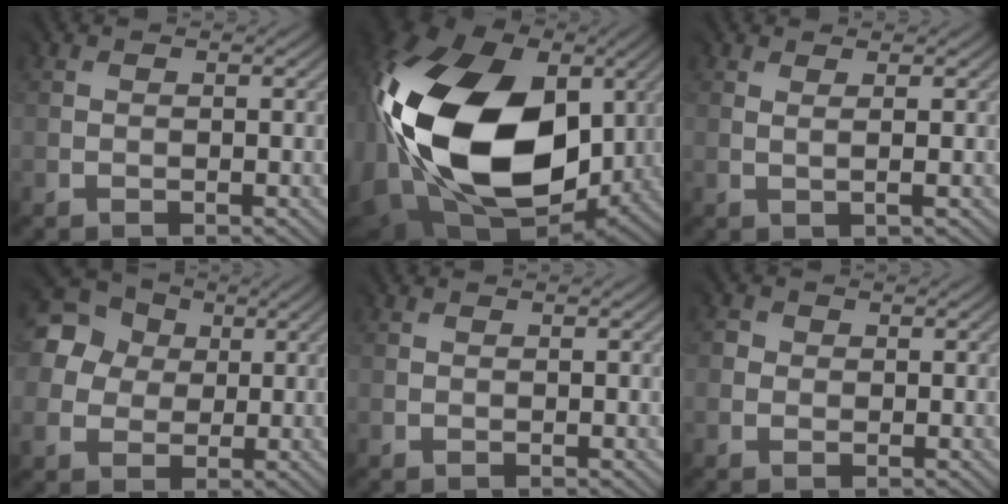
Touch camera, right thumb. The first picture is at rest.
{"total": 22.0, "force": [0.9, 15.4, 15.6], "torque": [-0.391, -0.035, 0.033]}
{"total": 0.8, "force": [0.3, 0.1, 0.8], "torque": [-0.015, 0.004, 0.002]}
{"total": 8.8, "force": [2.4, 7.8, 3.2], "torque": [-0.108, 0.033, 0.031]}
{"total": 0.0}
{"total": 1.0, "force": [-0.1, 1.0, -0.1], "torque": [0.005, 0.000, -0.006]}